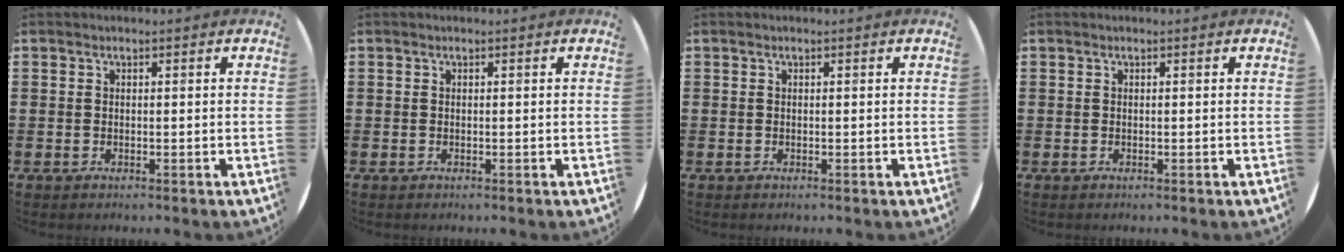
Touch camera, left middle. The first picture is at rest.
{"total": 0.0}
{"total": 0.0}
{"total": 0.0}